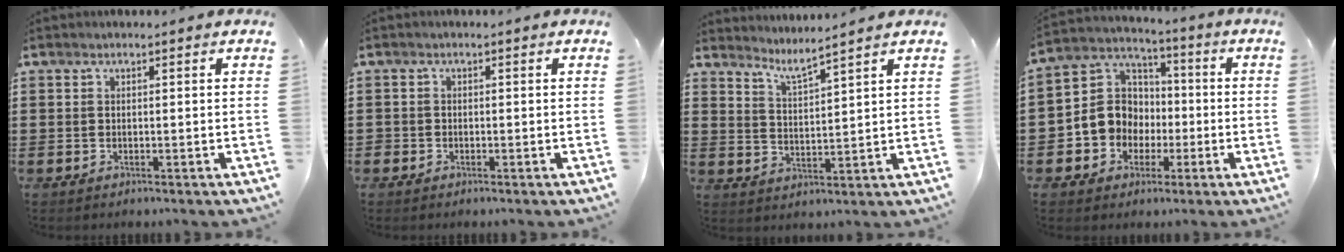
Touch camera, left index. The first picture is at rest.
{"total": 0.8, "force": [-0.6, 0.6, 0.0], "torque": [-0.002, 0.002, -0.013]}
{"total": 4.1, "force": [3.6, -0.7, 1.9], "torque": [-0.051, -0.016, 0.061]}
{"total": 8.4, "force": [-1.5, 8.0, 2.1], "torque": [-0.086, 0.009, -0.029]}